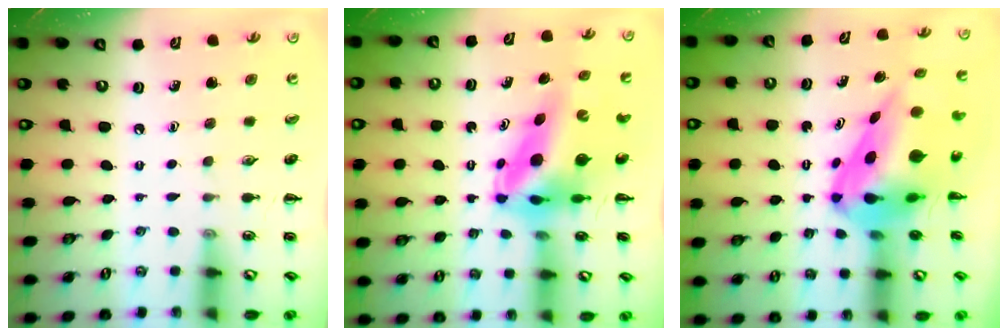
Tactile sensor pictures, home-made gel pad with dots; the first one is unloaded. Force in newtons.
{"total": 7.3, "press": 7.0, "slide": 2.4}
{"total": 9.1, "press": 8.8, "slide": 2.4}